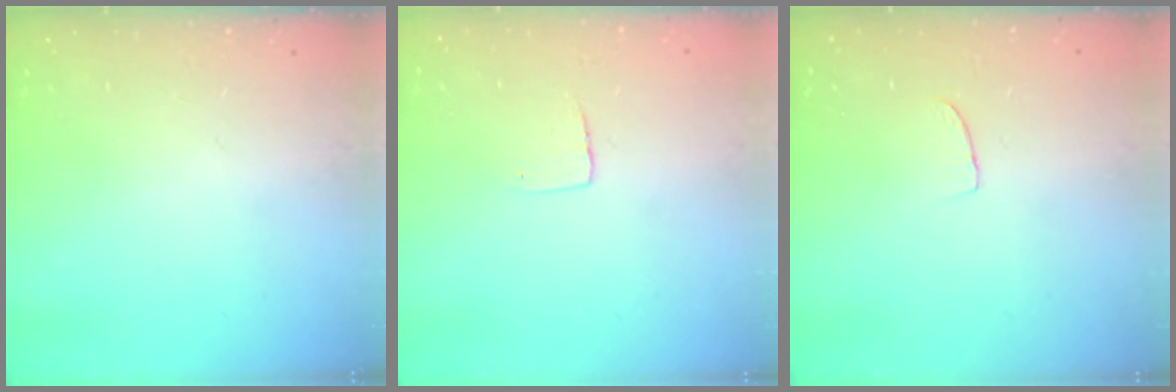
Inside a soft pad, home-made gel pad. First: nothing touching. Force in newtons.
{"total": 3.9, "press": 3.8, "slide": 0.3}
{"total": 2.5, "press": 2.5, "slide": 0.1}